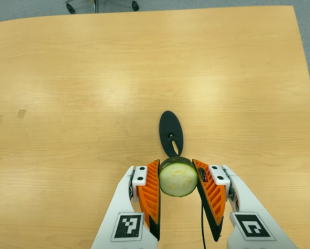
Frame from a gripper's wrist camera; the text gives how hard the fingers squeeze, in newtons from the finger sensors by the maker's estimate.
{"total": 11.6, "left": 10.6, "right": 12.5}